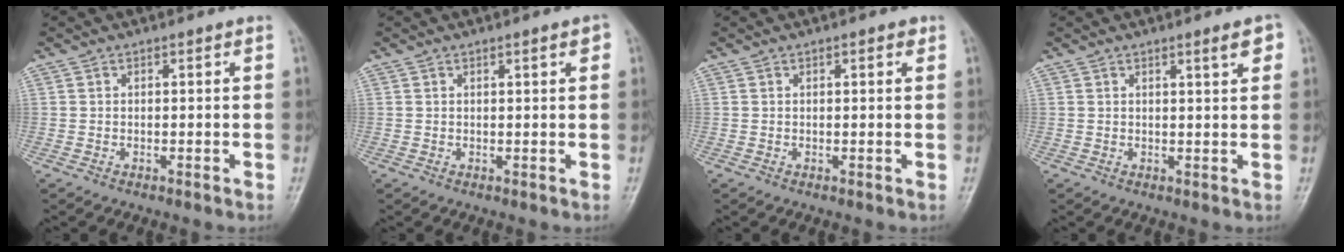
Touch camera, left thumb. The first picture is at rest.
{"total": 1.7, "force": [0.8, 0.3, 1.4], "torque": [-0.019, -0.001, 0.011]}
{"total": 1.4, "force": [0.7, 0.5, 1.1], "torque": [-0.012, 0.000, 0.007]}
{"total": 2.9, "force": [1.6, 0.4, 2.4], "torque": [-0.029, -0.008, 0.023]}